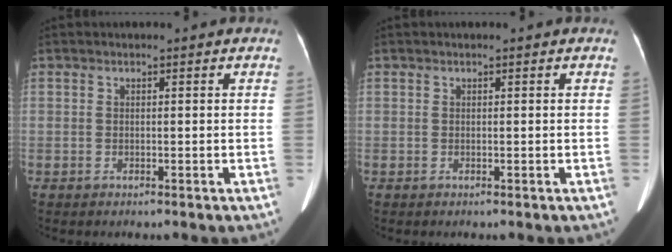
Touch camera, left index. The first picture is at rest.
{"total": 0.0}